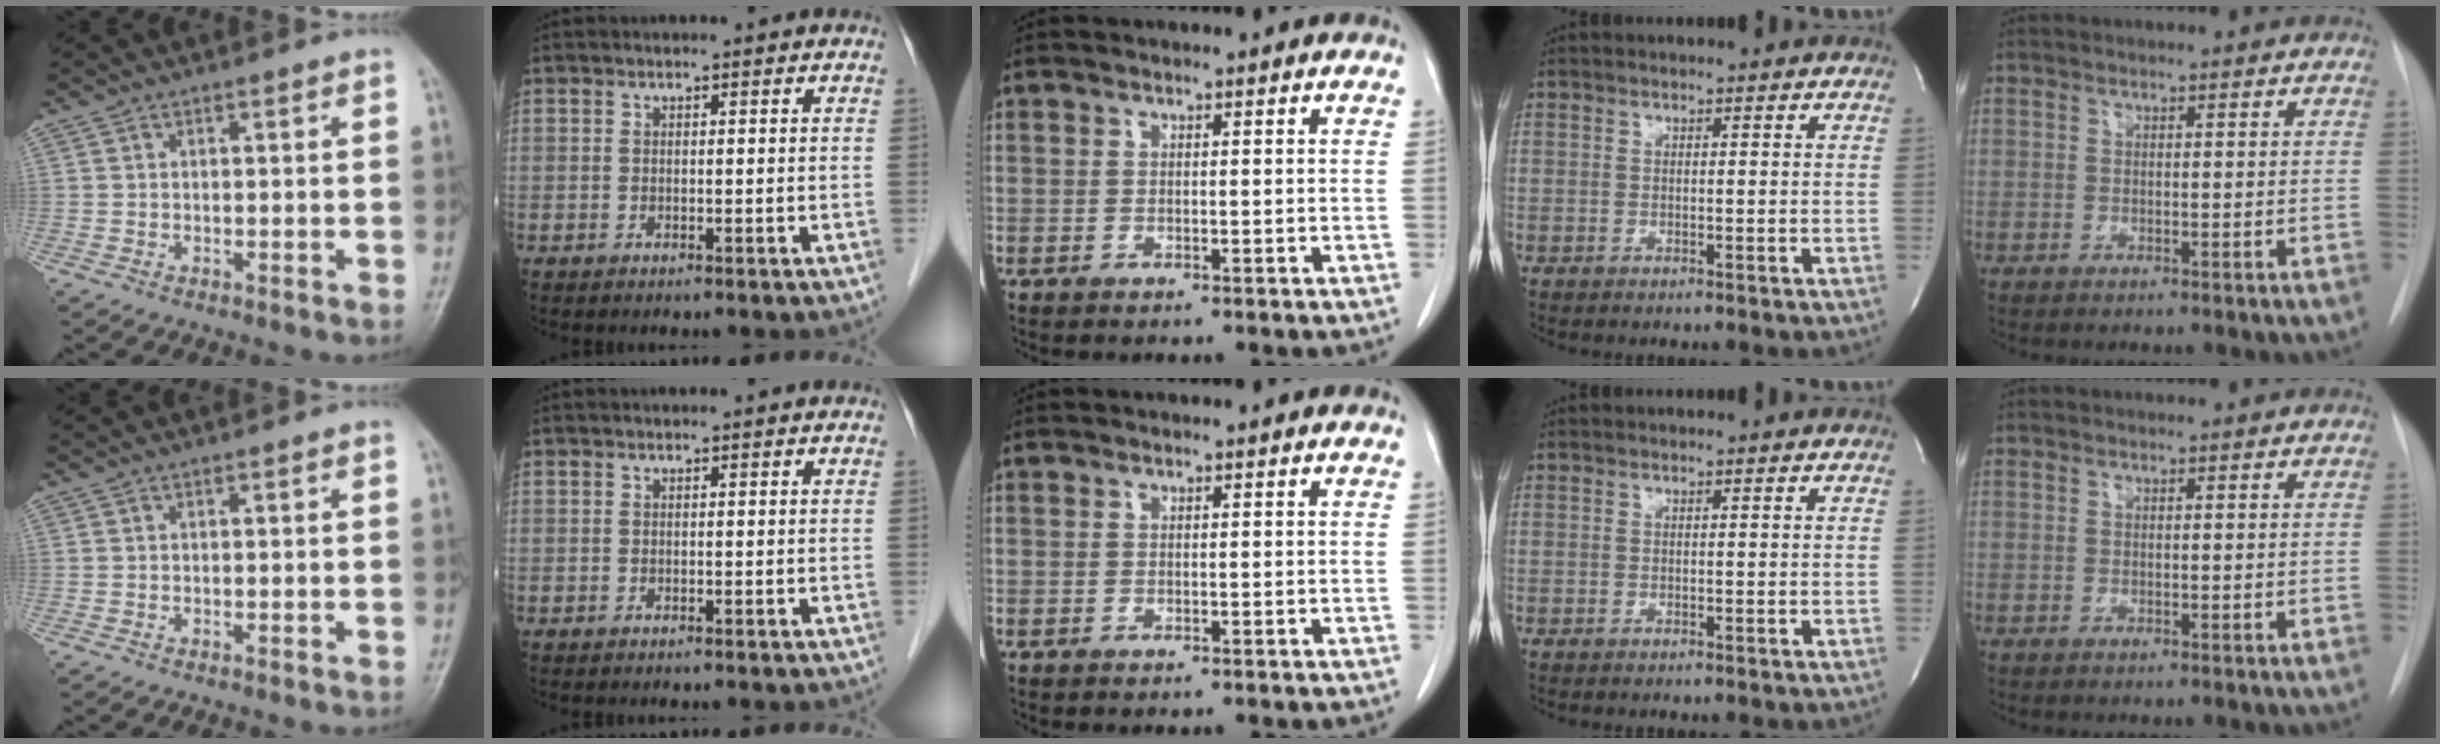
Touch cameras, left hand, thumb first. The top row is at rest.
{}